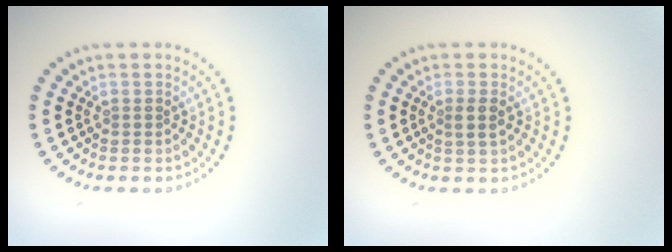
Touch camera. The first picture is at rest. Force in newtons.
{"total": 1.5, "press": 1.4, "slide": 0.5}